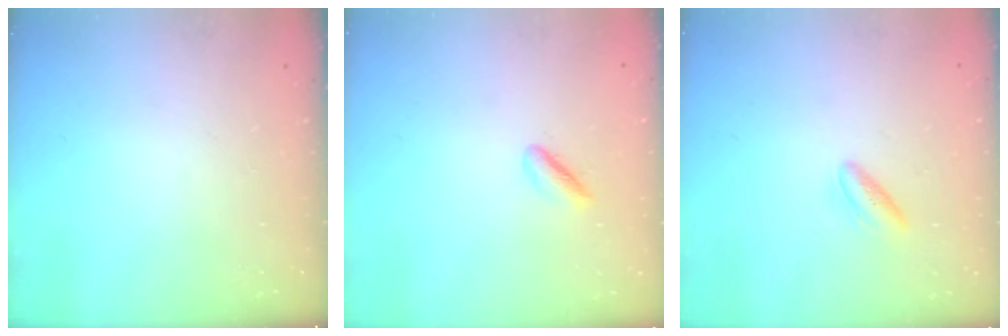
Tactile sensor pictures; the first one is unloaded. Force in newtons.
{"total": 2.1, "press": 1.9, "slide": 0.8}
{"total": 4.2, "press": 4.1, "slide": 1.2}